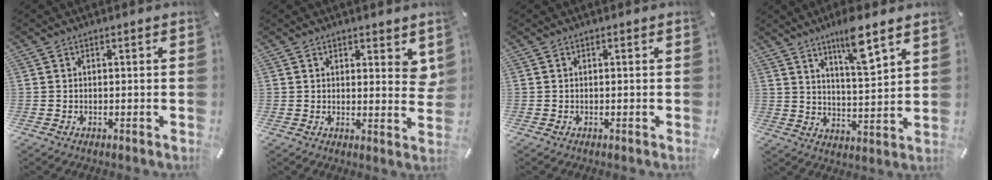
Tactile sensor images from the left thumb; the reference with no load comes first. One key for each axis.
{"total": 4.3, "fx": 2.8, "fy": 2.4, "fz": 2.2, "tx": -0.008, "ty": -0.019, "tz": 0.045}
{"total": 0.0}
{"total": 9.9, "fx": 7.3, "fy": 1.5, "fz": 6.6, "tx": -0.107, "ty": -0.045, "tz": 0.121}